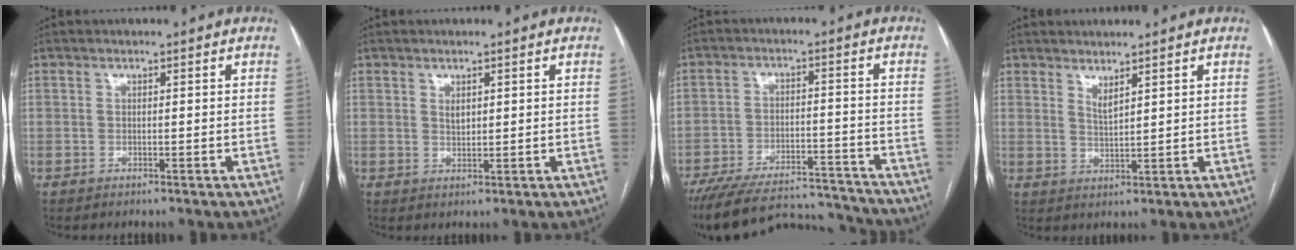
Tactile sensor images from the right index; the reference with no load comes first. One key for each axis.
{"total": 1.4, "fx": 0.7, "fy": 0.8, "fz": 1.0, "tx": -0.017, "ty": -0.001, "tz": 0.016}
{"total": 20.4, "fx": -18.8, "fy": 4.4, "fz": 6.4, "tx": -0.122, "ty": 0.002, "tz": -0.271}
{"total": 2.1, "fx": 1.7, "fy": 0.1, "fz": 1.2, "tx": -0.027, "ty": -0.014, "tz": 0.037}